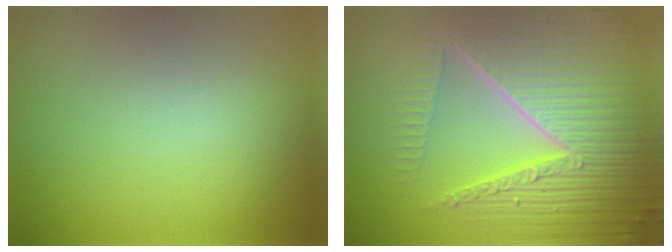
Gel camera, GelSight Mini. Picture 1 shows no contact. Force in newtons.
{"total": 10.4, "press": 6.7, "slide": 7.9}